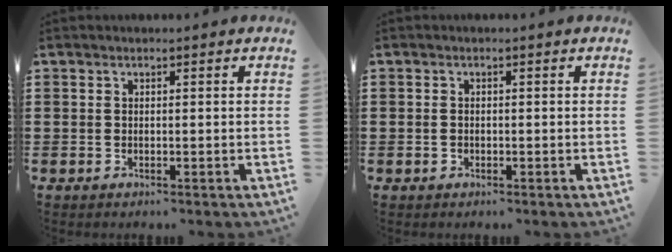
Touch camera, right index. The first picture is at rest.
{"total": 0.9, "force": [-0.2, 0.6, 0.6], "torque": [-0.015, 0.003, -0.004]}